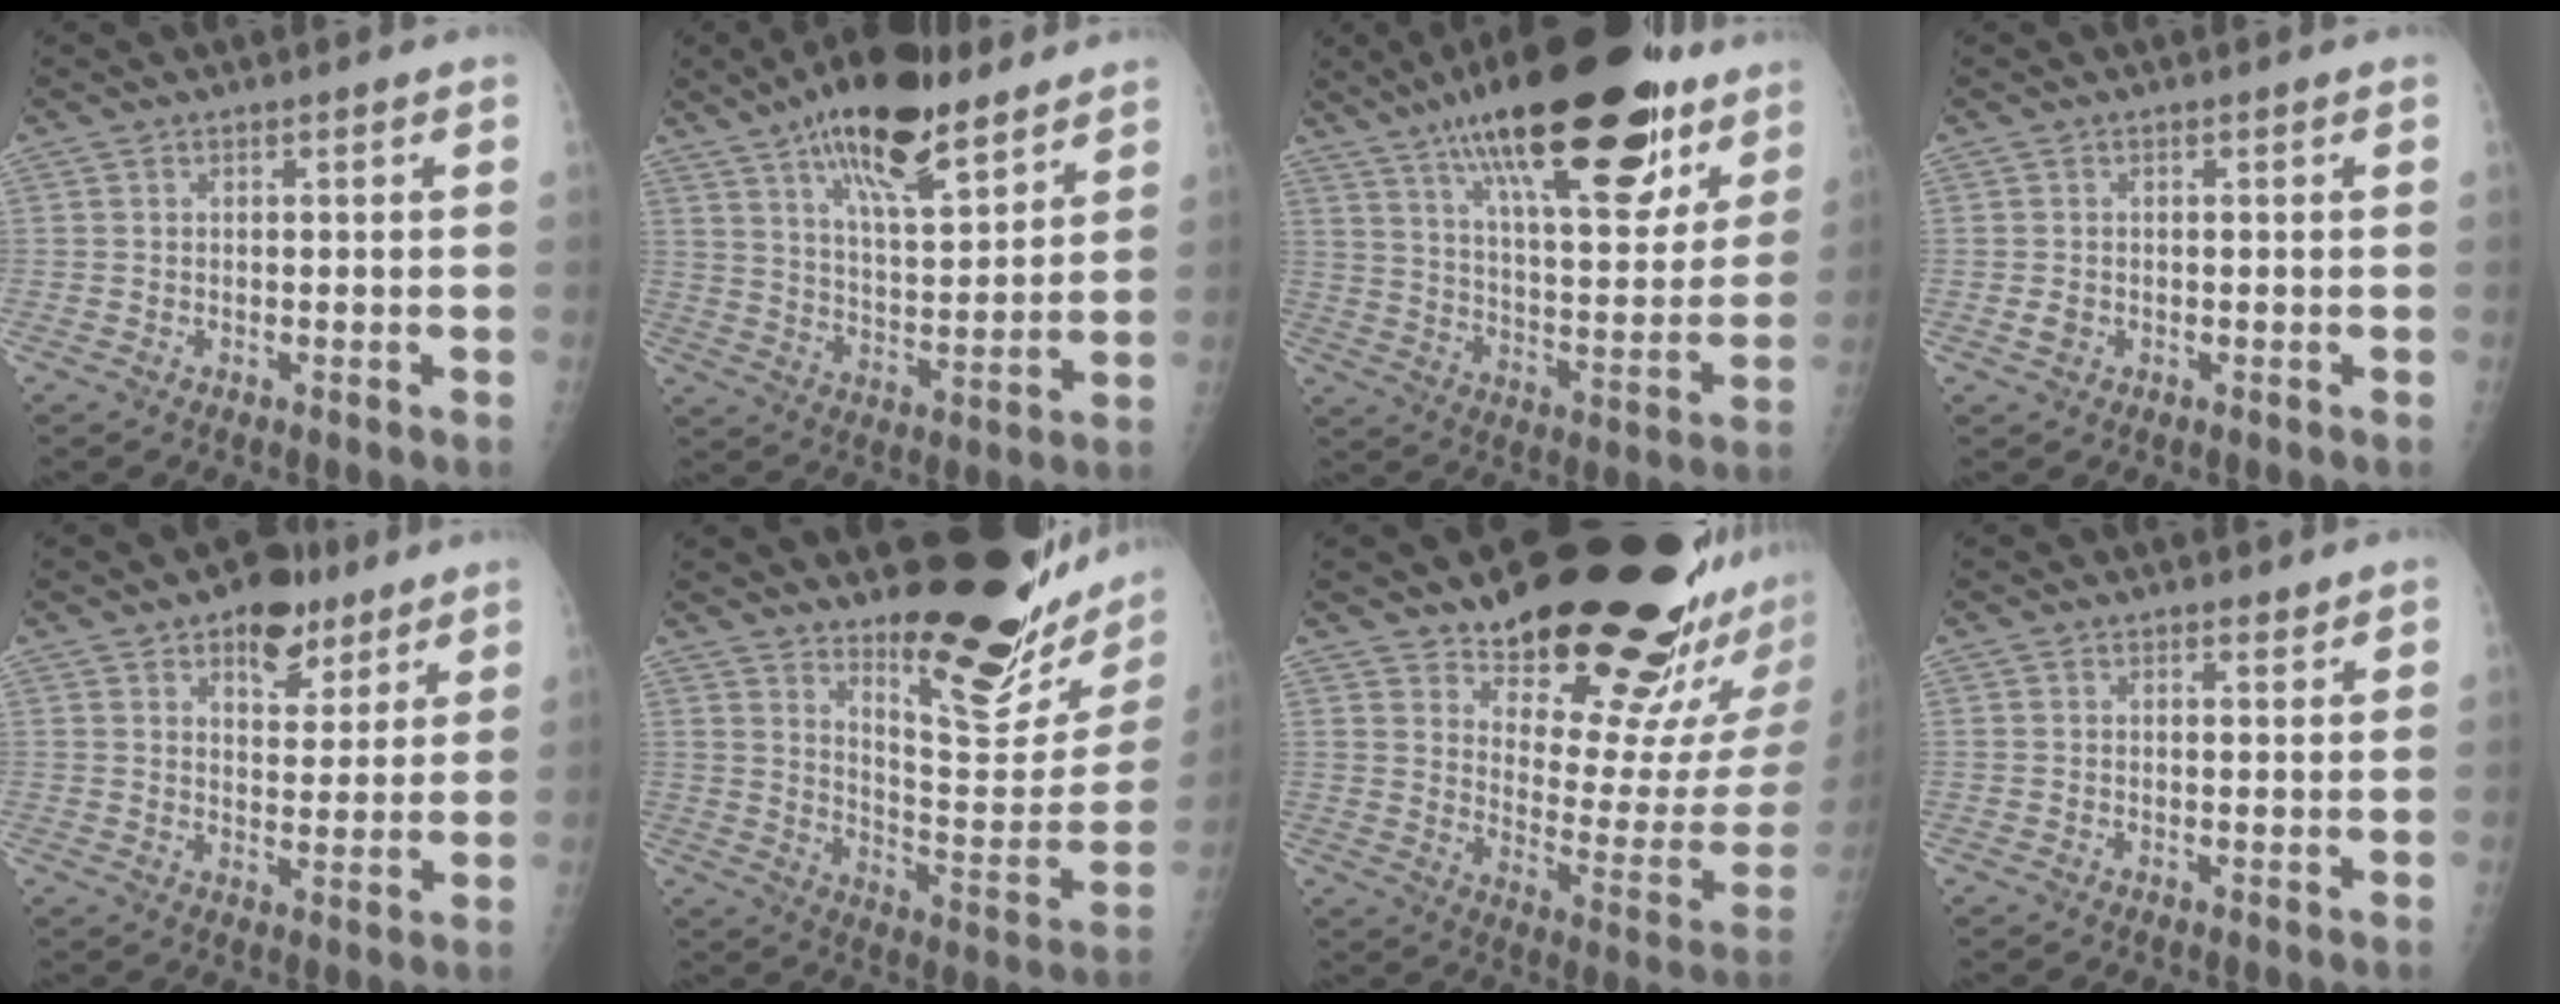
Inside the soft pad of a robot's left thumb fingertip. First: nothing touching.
{"total": 17.6, "force": [11.6, 5.9, 11.8], "torque": [-0.171, -0.057, 0.197]}
{"total": 30.6, "force": [18.9, 10.3, 21.7], "torque": [-0.304, -0.047, 0.294]}
{"total": 1.3, "force": [-0.2, 1.1, 0.7], "torque": [-0.008, 0.001, -0.002]}
{"total": 9.6, "force": [6.0, 5.5, 5.0], "torque": [-0.035, -0.028, 0.089]}
{"total": 23.9, "force": [16.9, 6.2, 15.7], "torque": [-0.189, -0.134, 0.250]}
{"total": 24.5, "force": [18.6, 6.9, 14.4], "torque": [-0.164, -0.146, 0.259]}
{"total": 1.5, "force": [1.3, 0.6, 0.5], "torque": [0.000, -0.010, 0.019]}